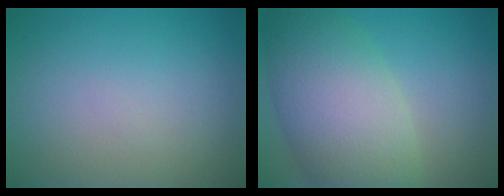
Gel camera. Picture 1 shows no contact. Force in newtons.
{"total": 9.3, "press": 9.3, "slide": 0.1}